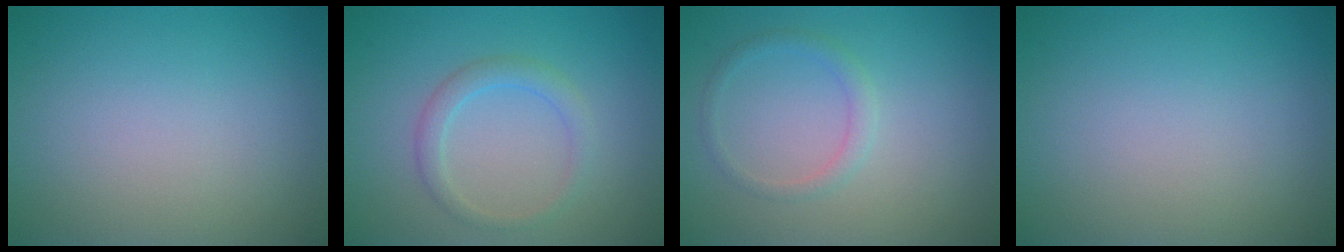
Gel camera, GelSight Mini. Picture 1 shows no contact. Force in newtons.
{"total": 1.9, "press": 1.9, "slide": 0.1}
{"total": 1.4, "press": 1.4, "slide": 0.1}
{"total": 0.0}